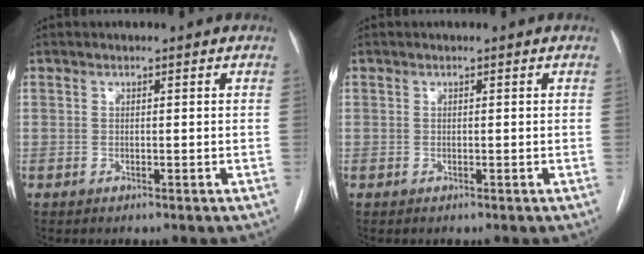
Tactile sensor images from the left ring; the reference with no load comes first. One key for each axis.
{"total": 0.0}